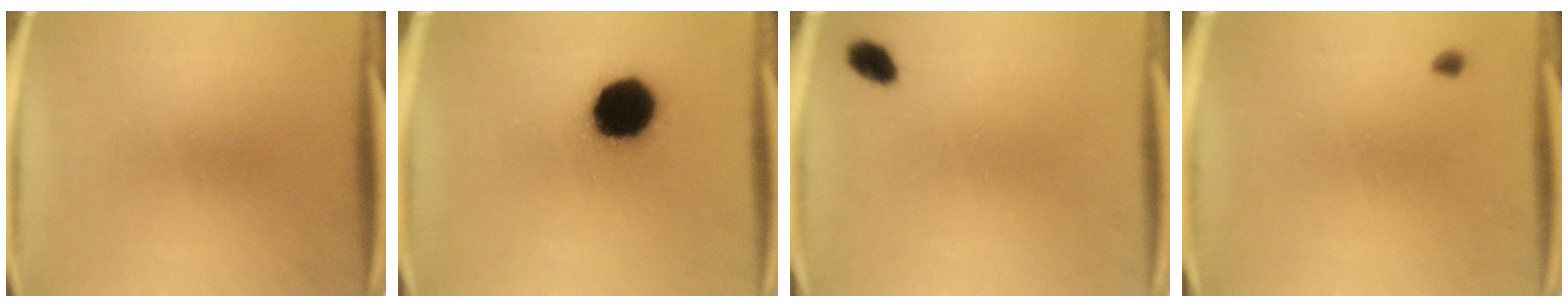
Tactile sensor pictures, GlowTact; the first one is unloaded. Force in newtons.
{"total": 17.0}
{"total": 3.0}
{"total": 0.8}